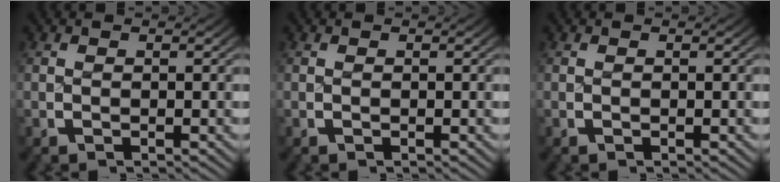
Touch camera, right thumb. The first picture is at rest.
{"total": 0.0}
{"total": 0.0}